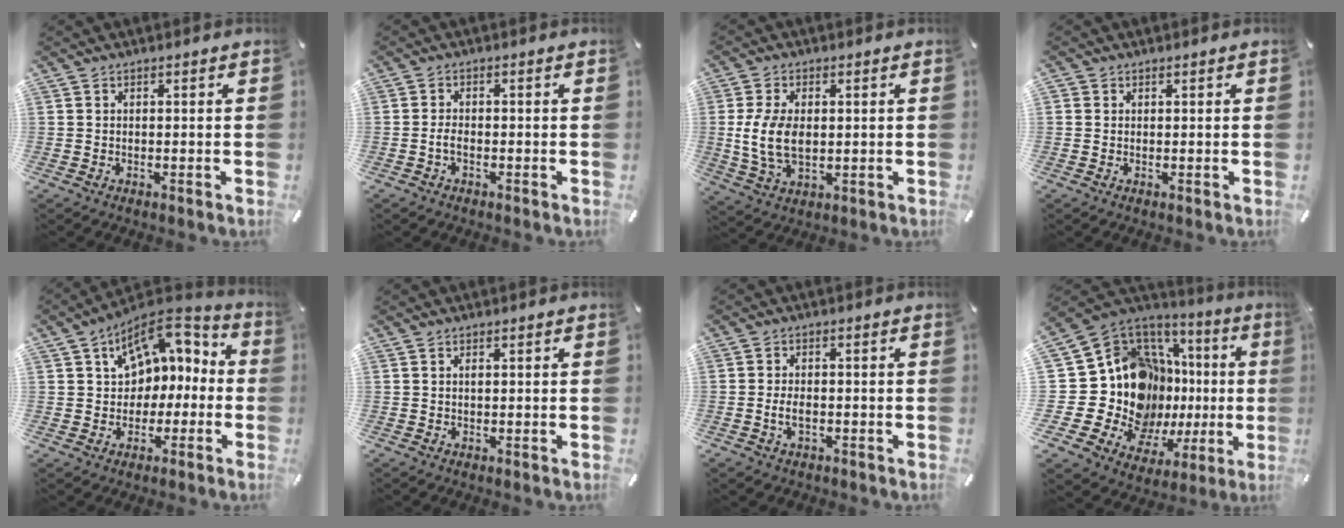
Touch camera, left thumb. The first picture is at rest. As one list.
[{"total": 2.0, "force": [-0.9, 1.0, 1.5], "torque": [-0.036, 0.003, -0.020]}, {"total": 9.5, "force": [0.6, 5.7, 7.6], "torque": [-0.177, 0.000, 0.008]}, {"total": 0.5, "force": [0.2, 0.5, 0.1], "torque": [0.001, 0.003, 0.003]}, {"total": 10.6, "force": [4.5, 8.4, 4.6], "torque": [-0.067, -0.026, 0.084]}, {"total": 0.7, "force": [0.2, 0.1, 0.6], "torque": [-0.013, -0.001, 0.004]}, {"total": 3.3, "force": [-1.1, 1.9, 2.4], "torque": [-0.051, 0.004, -0.020]}, {"total": 21.0, "force": [1.6, 15.5, 14.0], "torque": [-0.239, -0.106, 0.078]}]